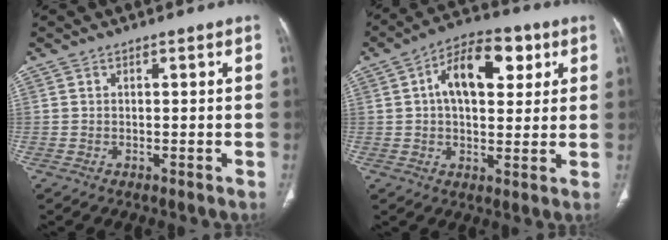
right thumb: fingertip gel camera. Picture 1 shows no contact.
{"total": 14.1, "force": [4.2, 8.0, 10.8], "torque": [-0.143, 0.014, 0.060]}